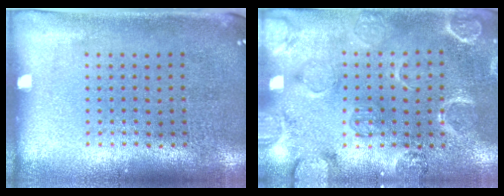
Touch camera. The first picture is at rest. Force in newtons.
{"total": 2.3, "press": 2.2, "slide": 0.6}